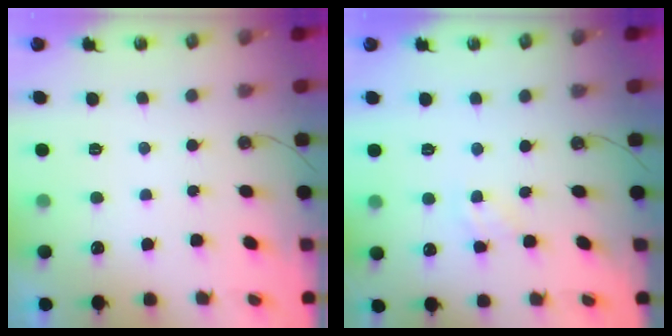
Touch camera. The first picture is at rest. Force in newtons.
{"total": 1.7, "press": 1.7, "slide": 0.3}